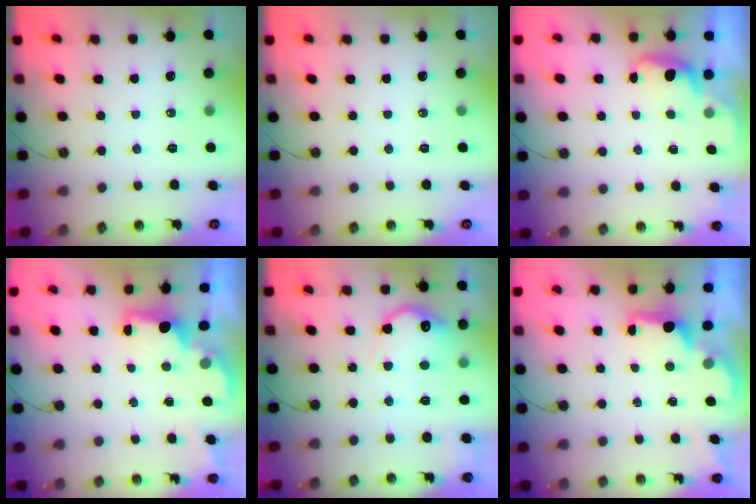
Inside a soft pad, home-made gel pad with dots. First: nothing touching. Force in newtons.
{"total": 0.0}
{"total": 1.9, "press": 1.7, "slide": 0.9}
{"total": 2.2, "press": 2.0, "slide": 0.8}
{"total": 14.6, "press": 14.6, "slide": 0.7}
{"total": 1.6, "press": 1.4, "slide": 0.7}